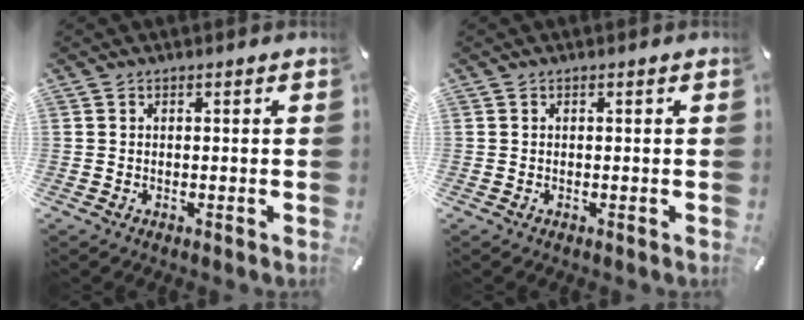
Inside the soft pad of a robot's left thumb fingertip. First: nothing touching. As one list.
[{"total": 0.0}]